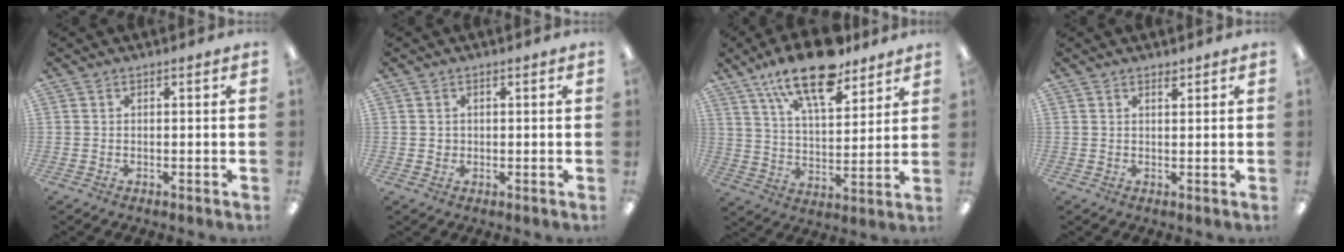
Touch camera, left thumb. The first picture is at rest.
{"total": 0.9, "force": [0.3, 0.8, 0.1], "torque": [-0.003, 0.004, 0.004]}
{"total": 17.6, "force": [12.8, 6.5, 10.2], "torque": [-0.179, -0.060, 0.218]}
{"total": 1.3, "force": [1.2, 0.4, 0.3], "torque": [-0.001, -0.005, 0.022]}